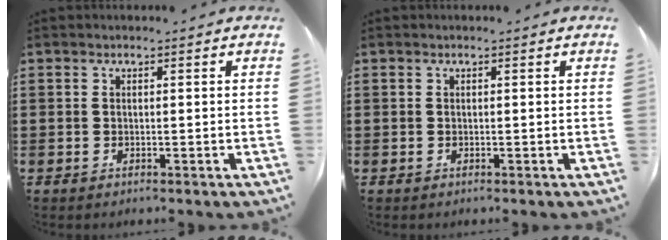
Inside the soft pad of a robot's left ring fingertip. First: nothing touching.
{"total": 0.0}